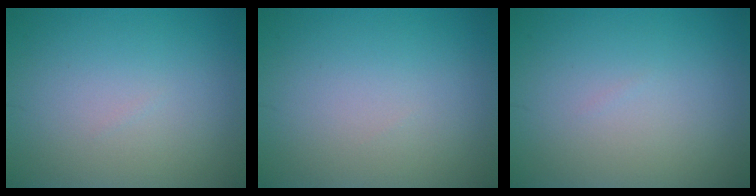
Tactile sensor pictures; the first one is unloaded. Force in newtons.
{"total": 0.0}
{"total": 0.0}